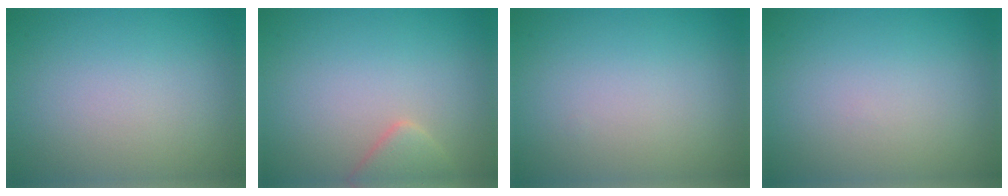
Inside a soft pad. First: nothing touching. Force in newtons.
{"total": 2.3, "press": 2.3, "slide": 0.2}
{"total": 0.0}
{"total": 0.0}